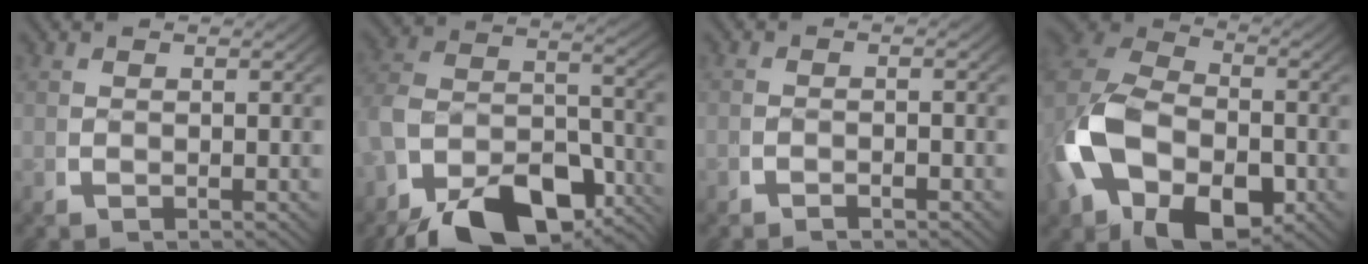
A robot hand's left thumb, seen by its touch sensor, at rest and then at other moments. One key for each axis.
{"total": 13.8, "fx": -5.9, "fy": 8.6, "fz": 9.1, "tx": -0.194, "ty": -0.055, "tz": -0.075}
{"total": 1.1, "fx": -1.1, "fy": 0.2, "fz": 0.0, "tx": 0.001, "ty": -0.004, "tz": -0.023}
{"total": 12.9, "fx": -1.5, "fy": 9.1, "fz": 9.0, "tx": -0.207, "ty": -0.039, "tz": -0.015}